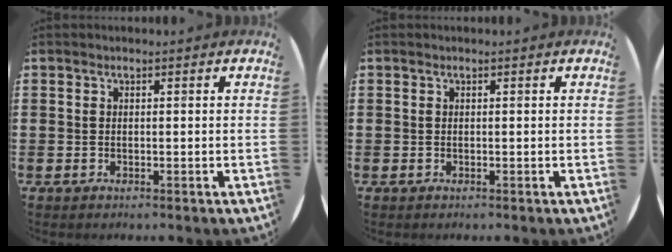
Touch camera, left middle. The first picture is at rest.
{"total": 0.0}